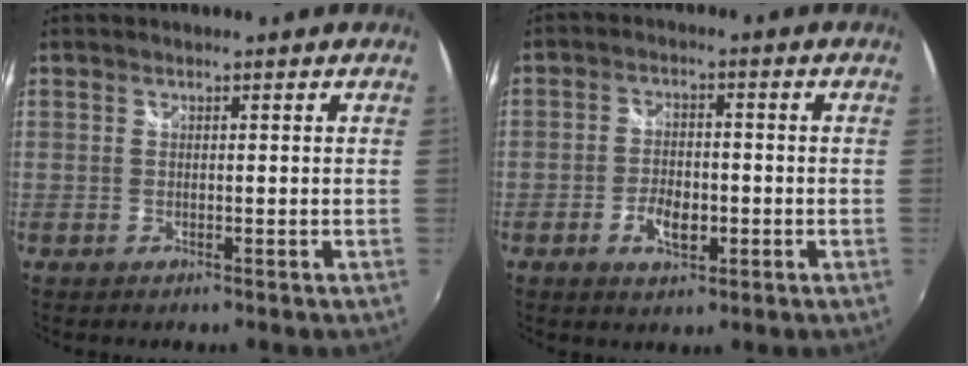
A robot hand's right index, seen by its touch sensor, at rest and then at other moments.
{"total": 5.7, "force": [-2.1, 3.0, 4.4], "torque": [-0.093, 0.001, -0.034]}